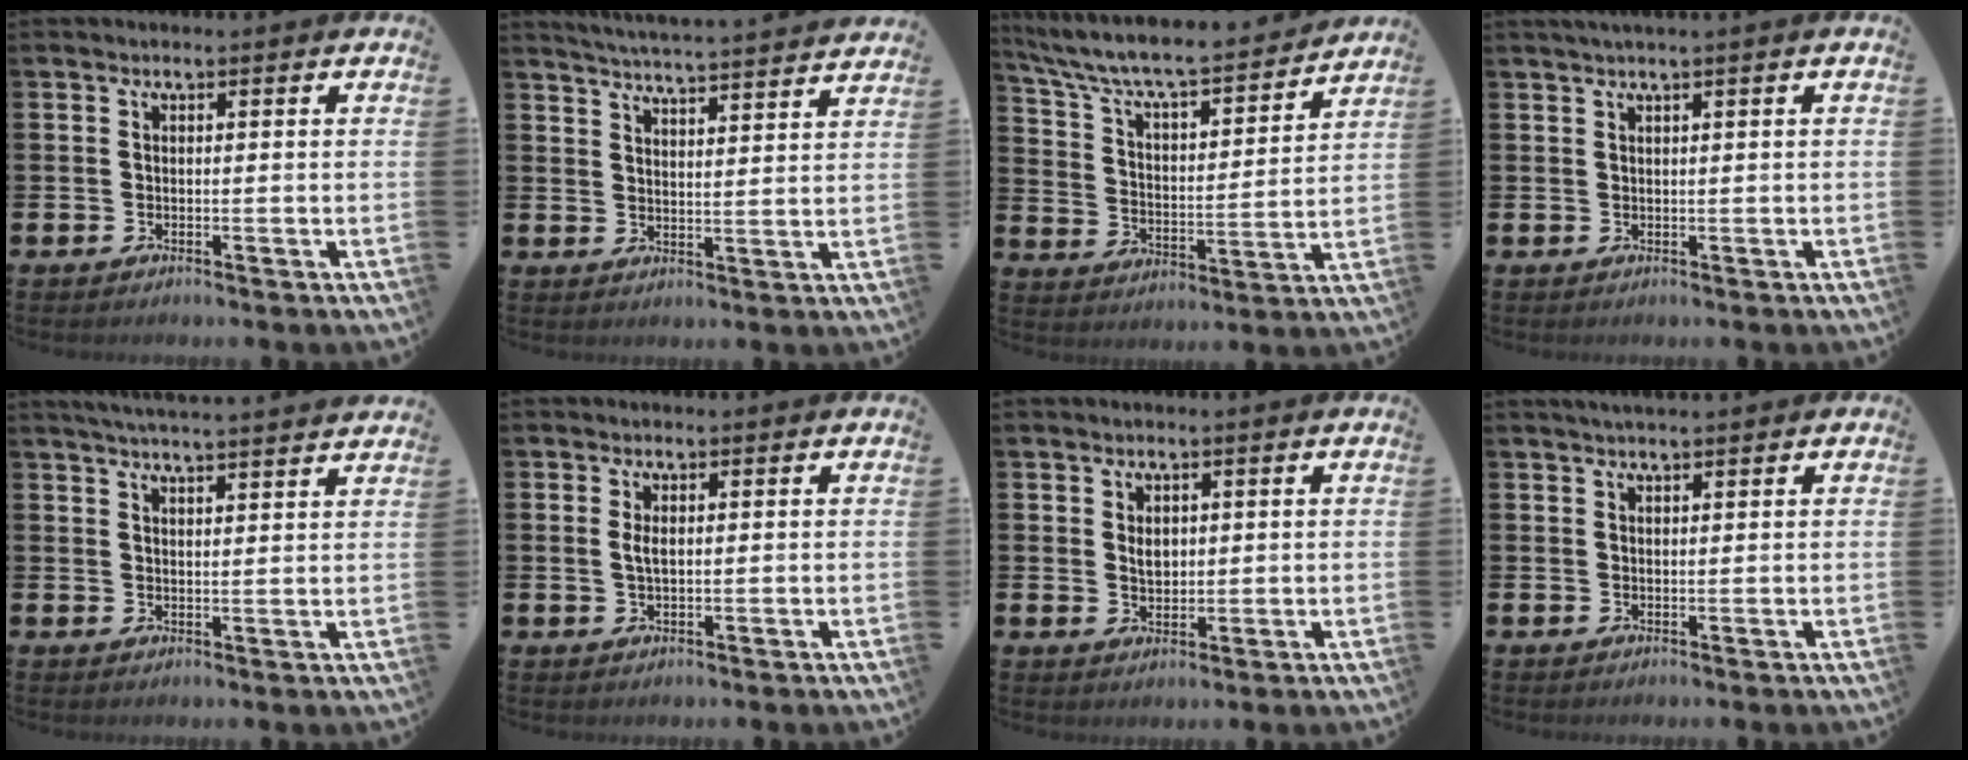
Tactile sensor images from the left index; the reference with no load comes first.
{"total": 5.1, "force": [5.1, -0.5, 0.5], "torque": [-0.018, -0.043, 0.086]}
{"total": 8.0, "force": [7.4, 1.3, 2.7], "torque": [-0.088, -0.058, 0.122]}
{"total": 1.2, "force": [0.8, -0.3, 0.8], "torque": [-0.015, 0.001, 0.015]}
{"total": 4.2, "force": [4.1, -0.8, 0.4], "torque": [-0.013, -0.024, 0.072]}
{"total": 1.8, "force": [0.4, 0.8, 1.5], "torque": [-0.026, 0.002, 0.003]}
{"total": 2.1, "force": [1.0, 1.4, 1.2], "torque": [-0.003, -0.003, 0.012]}
{"total": 1.7, "force": [1.6, 0.4, 0.7], "torque": [-0.002, -0.001, 0.025]}